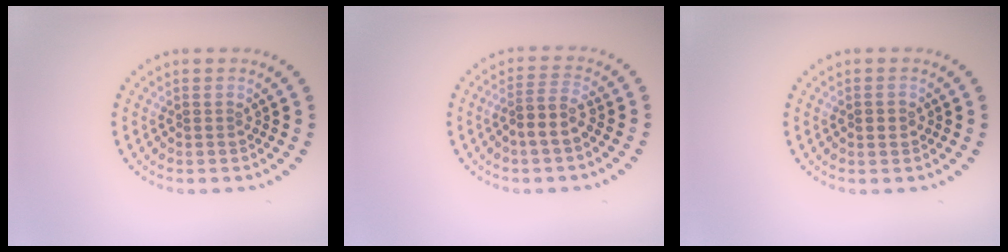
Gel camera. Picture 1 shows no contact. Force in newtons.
{"total": 2.4, "press": 2.0, "slide": 1.3}
{"total": 1.4, "press": 1.4, "slide": 0.1}